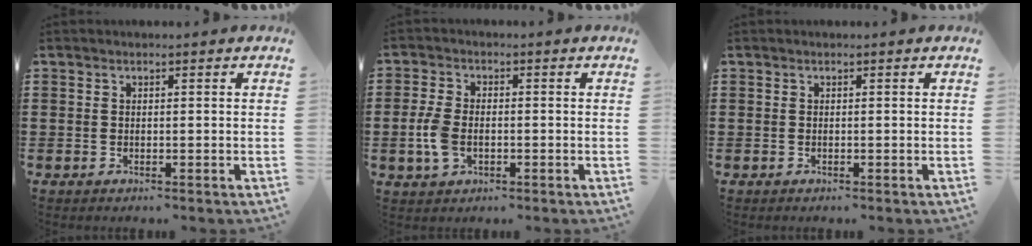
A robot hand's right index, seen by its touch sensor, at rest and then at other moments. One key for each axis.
{"total": 4.8, "fx": -1.0, "fy": 2.9, "fz": 3.7, "tx": -0.097, "ty": -0.005, "tz": -0.024}
{"total": 0.0}